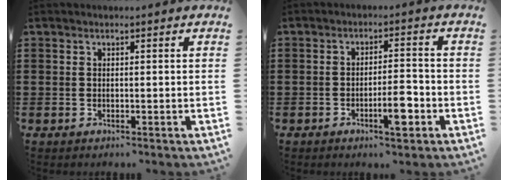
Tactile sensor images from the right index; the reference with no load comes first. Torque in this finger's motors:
{"motor_torque": [1.41, -0.44, 0.38, 0.16]}